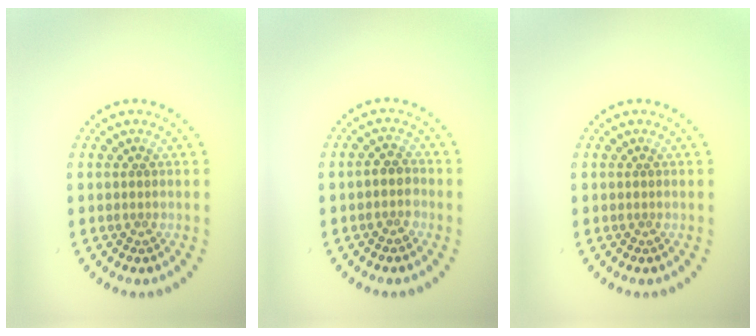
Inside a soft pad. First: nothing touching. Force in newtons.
{"total": 1.9, "press": 1.7, "slide": 0.9}
{"total": 0.0}